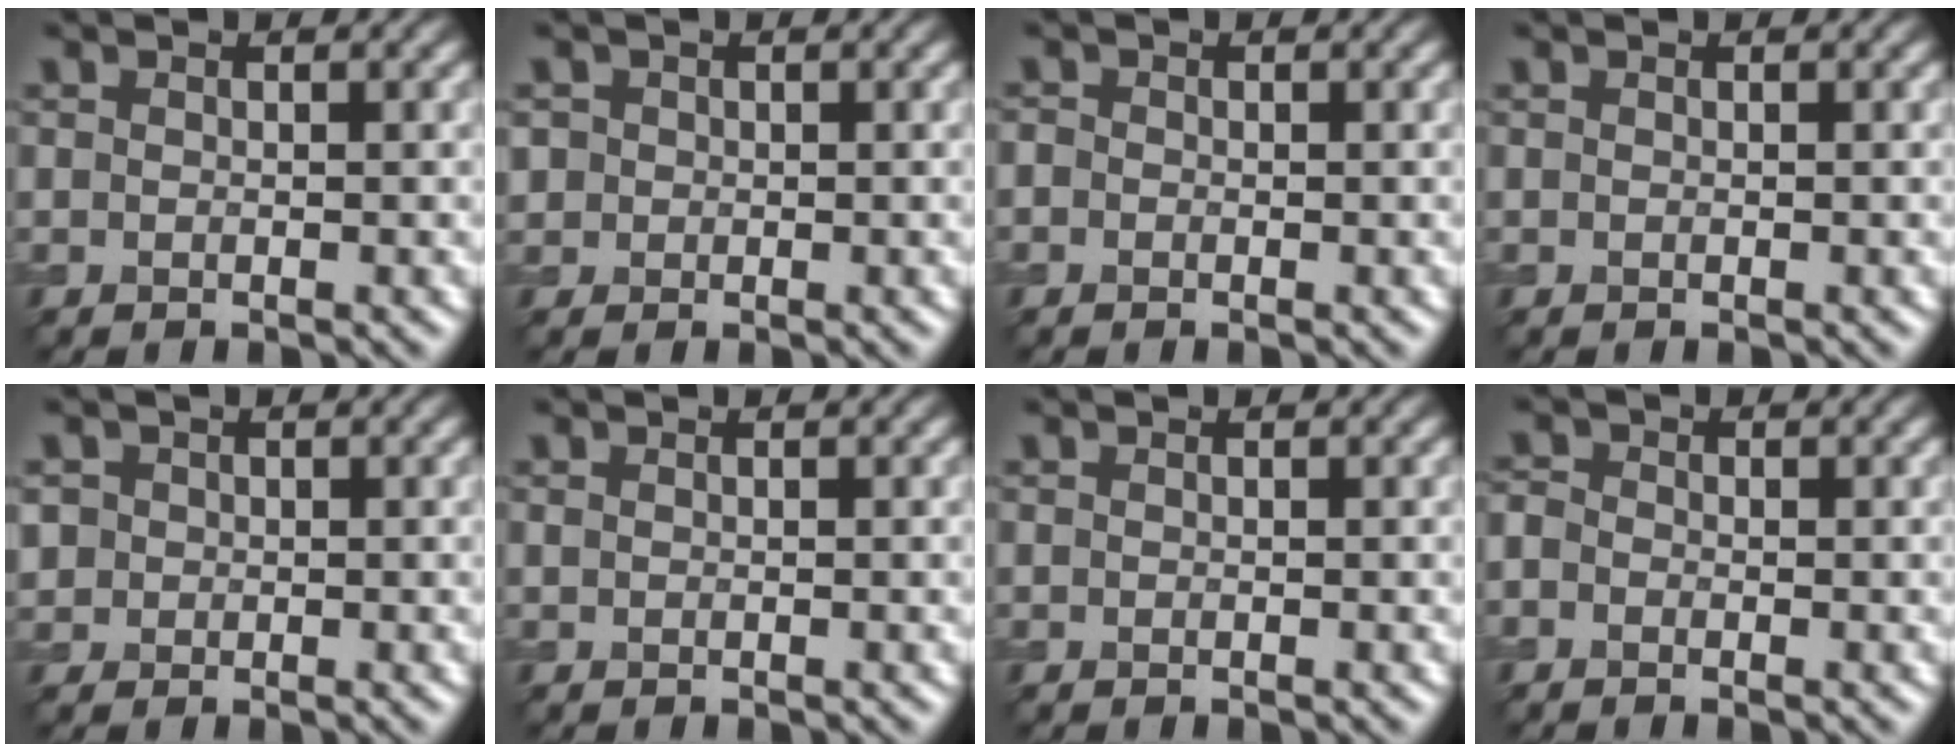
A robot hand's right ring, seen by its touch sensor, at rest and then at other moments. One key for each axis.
{"total": 1.3, "fx": 0.2, "fy": 1.3, "fz": 0.2, "tx": 0.003, "ty": -0.002, "tz": 0.004}
{"total": 0.6, "fx": -0.3, "fy": 0.5, "fz": 0.1, "tx": 0.001, "ty": -0.003, "tz": -0.006}
{"total": 0.0}
{"total": 1.6, "fx": 0.3, "fy": 1.5, "fz": 0.3, "tx": -0.004, "ty": 0.001, "tz": 0.010}
{"total": 0.0}
{"total": 0.0}
{"total": 1.3, "fx": -0.6, "fy": 1.0, "fz": 0.5, "tx": -0.010, "ty": 0.000, "tz": -0.017}